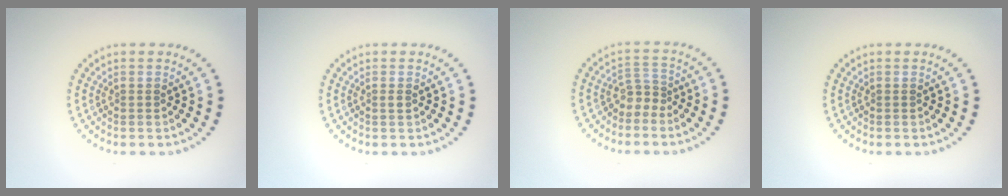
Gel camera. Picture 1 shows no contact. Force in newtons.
{"total": 0.5, "press": 0.3, "slide": 0.4}
{"total": 1.9, "press": 1.2, "slide": 1.4}
{"total": 0.0}